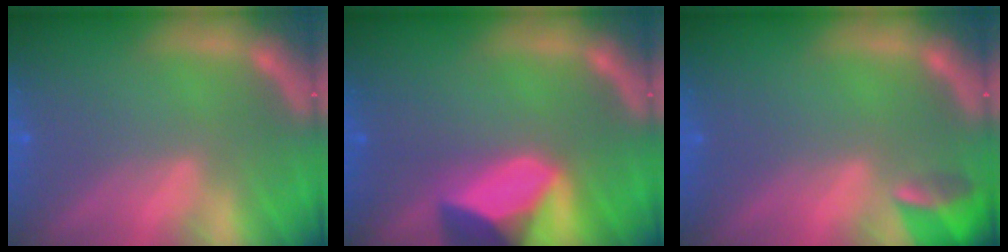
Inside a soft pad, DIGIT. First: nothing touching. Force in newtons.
{"total": 8.4}
{"total": 2.9}